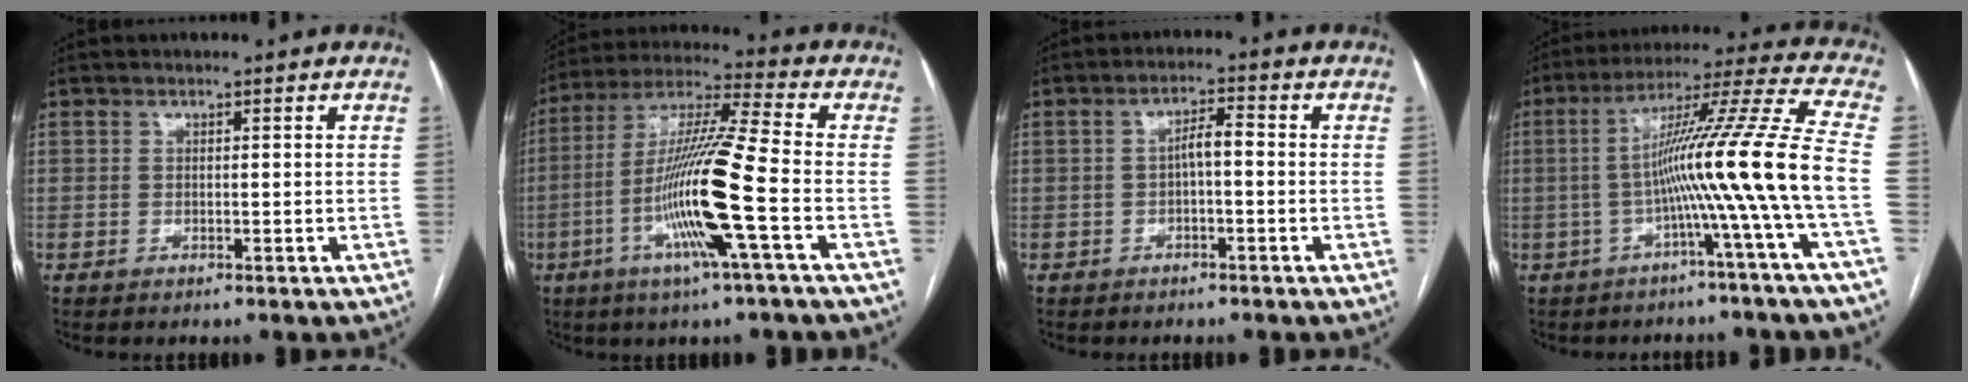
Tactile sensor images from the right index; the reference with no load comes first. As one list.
[{"total": 15.8, "force": [-4.5, -0.9, 15.1], "torque": [-0.297, -0.008, -0.094]}, {"total": 3.1, "force": [-0.3, 0.8, 3.0], "torque": [-0.051, 0.013, -0.004]}, {"total": 15.3, "force": [-3.1, -3.5, 14.6], "torque": [-0.230, 0.010, -0.058]}]